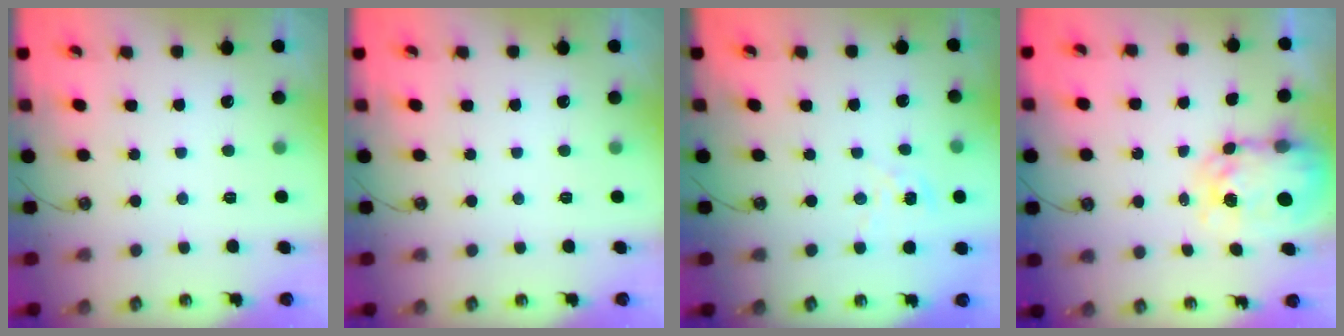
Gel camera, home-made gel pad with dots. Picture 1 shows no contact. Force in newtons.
{"total": 0.0}
{"total": 2.5, "press": 2.5, "slide": 0.2}
{"total": 8.1, "press": 8.0, "slide": 0.8}